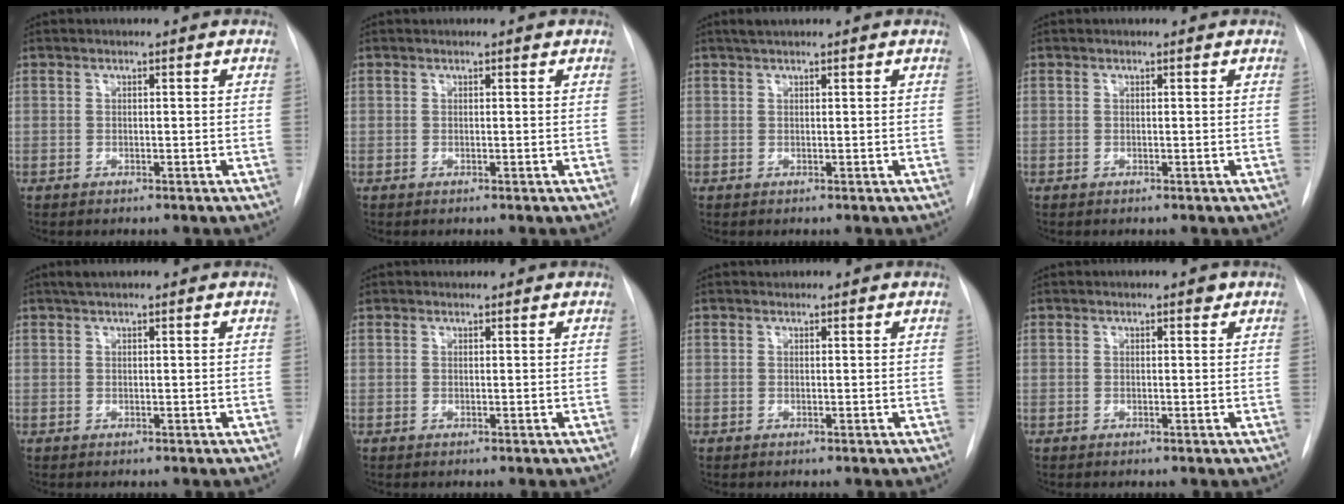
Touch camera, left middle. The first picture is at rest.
{"total": 0.5, "force": [0.4, 0.3, 0.1], "torque": [-0.008, 0.009, 0.008]}
{"total": 1.6, "force": [1.3, 0.2, 0.8], "torque": [-0.017, 0.010, 0.024]}
{"total": 0.0}
{"total": 1.6, "force": [1.3, 0.2, 0.9], "torque": [-0.018, 0.012, 0.023]}
{"total": 1.0, "force": [0.8, 0.5, -0.1], "torque": [-0.004, 0.015, 0.015]}
{"total": 0.6, "force": [0.5, 0.2, -0.1], "torque": [-0.004, 0.008, 0.009]}
{"total": 0.6, "force": [0.4, 0.3, 0.3], "torque": [-0.005, -0.001, 0.003]}